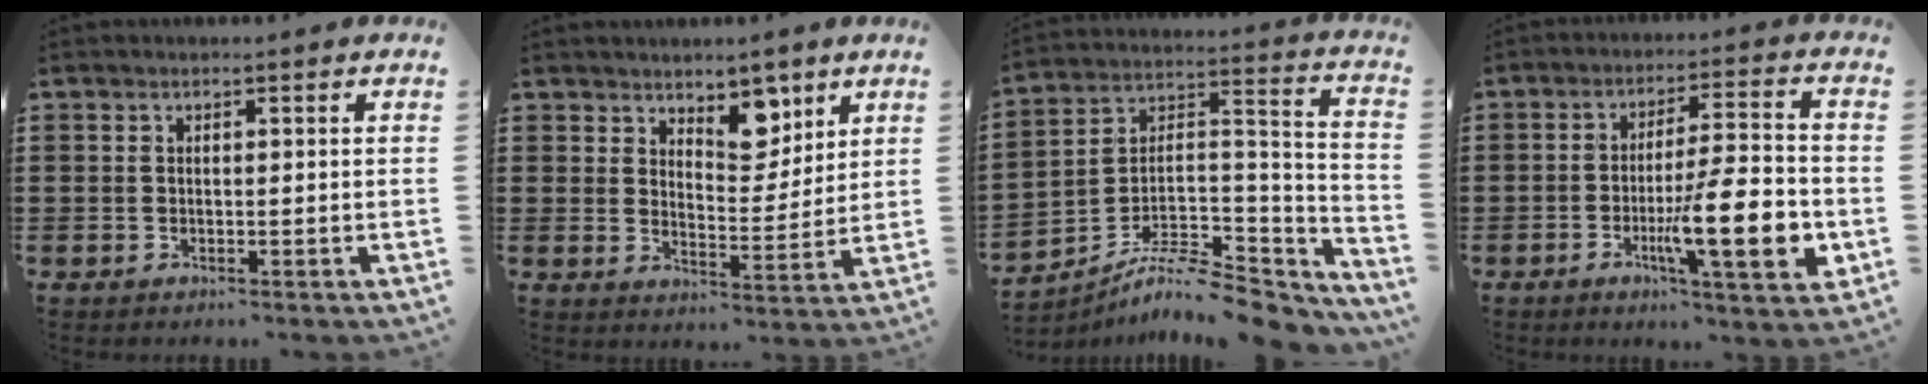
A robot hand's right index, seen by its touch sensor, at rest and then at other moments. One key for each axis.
{"total": 7.0, "fx": 5.0, "fy": 3.7, "fz": 3.3, "tx": -0.052, "ty": -0.016, "tz": 0.086}
{"total": 9.2, "fx": -7.9, "fy": 2.2, "fz": 4.2, "tx": -0.068, "ty": 0.011, "tz": -0.153}
{"total": 13.4, "fx": -4.0, "fy": 2.6, "fz": 12.5, "tx": -0.197, "ty": -0.009, "tz": -0.069}